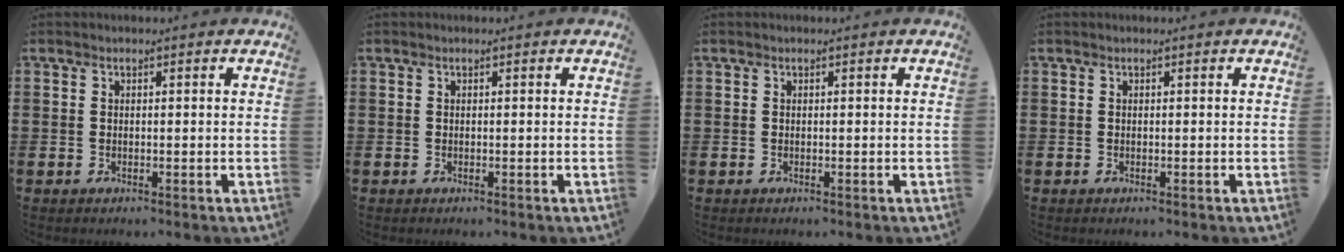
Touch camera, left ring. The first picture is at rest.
{"total": 0.0}
{"total": 0.0}
{"total": 0.0}